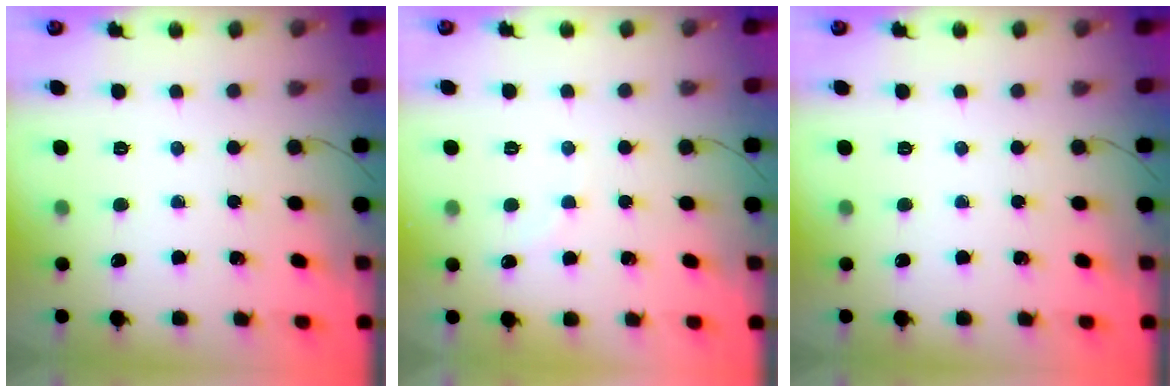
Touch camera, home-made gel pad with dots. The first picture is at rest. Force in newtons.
{"total": 3.7, "press": 3.7, "slide": 0.5}
{"total": 0.0}